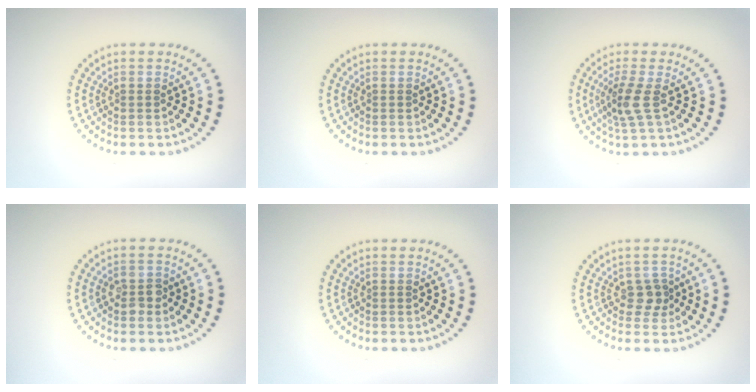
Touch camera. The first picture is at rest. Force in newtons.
{"total": 0.0}
{"total": 2.6, "press": 2.1, "slide": 1.6}
{"total": 1.8, "press": 1.8, "slide": 0.3}
{"total": 0.0}
{"total": 1.7, "press": 1.4, "slide": 1.0}